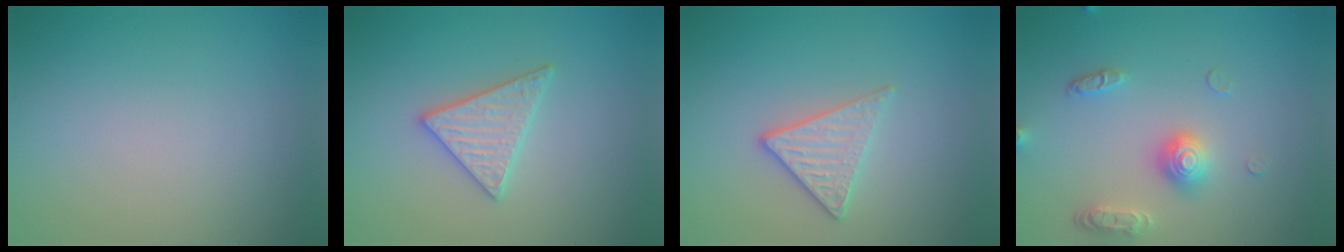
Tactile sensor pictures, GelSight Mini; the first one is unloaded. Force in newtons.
{"total": 2.9, "press": 2.8, "slide": 0.5}
{"total": 2.7, "press": 2.5, "slide": 1.1}
{"total": 3.6, "press": 3.0, "slide": 2.0}